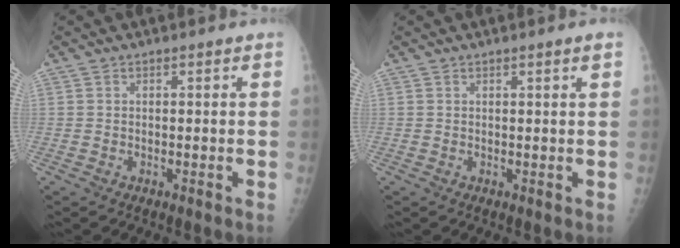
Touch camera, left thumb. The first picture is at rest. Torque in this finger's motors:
{"motor_torque": [-0.45, 0.18, -0.35, -0.01, 0.02]}